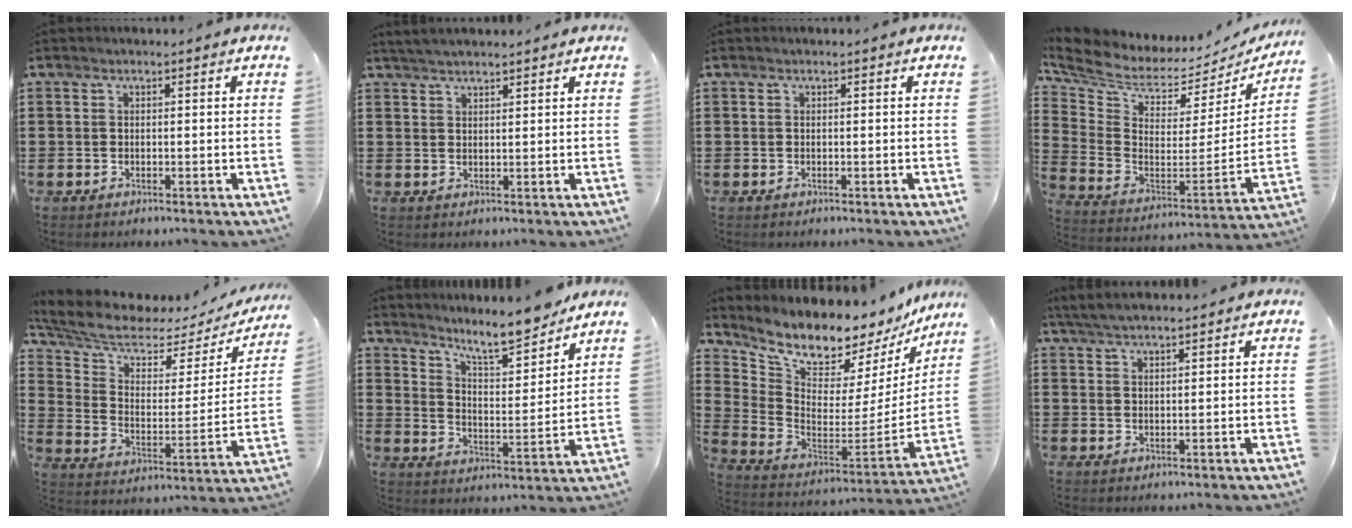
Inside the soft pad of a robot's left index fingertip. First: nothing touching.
{"total": 2.1, "force": [2.0, 0.2, 0.5], "torque": [-0.015, 0.004, 0.039]}
{"total": 0.0}
{"total": 4.6, "force": [4.1, 1.8, 1.1], "torque": [-0.054, -0.053, 0.067]}
{"total": 6.1, "force": [5.1, 2.2, 2.4], "torque": [-0.076, -0.041, 0.087]}
{"total": 9.4, "force": [8.5, 1.1, 3.8], "torque": [-0.085, -0.049, 0.151]}
{"total": 8.5, "force": [7.8, 2.3, 2.5], "torque": [-0.089, -0.076, 0.133]}
{"total": 3.2, "force": [2.9, 0.4, 1.2], "torque": [-0.032, 0.001, 0.056]}